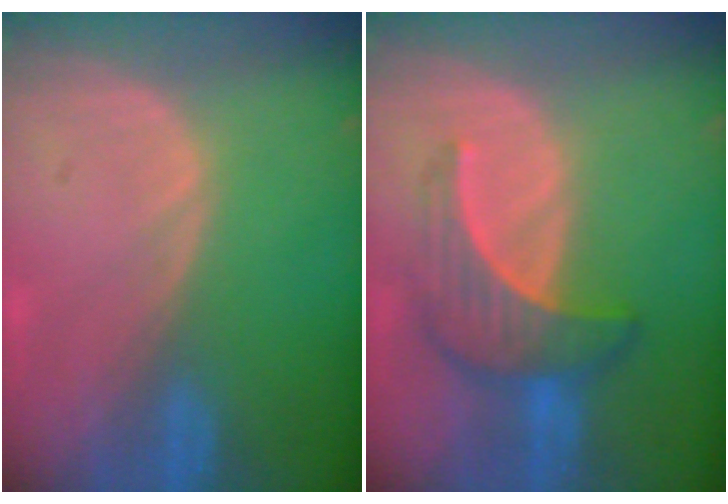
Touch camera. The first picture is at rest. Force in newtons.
{"total": 7.0, "press": 6.6, "slide": 2.2}